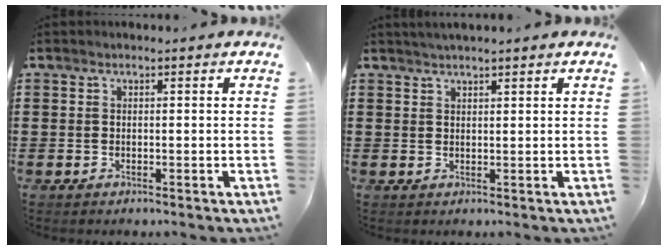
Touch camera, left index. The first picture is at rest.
{"total": 1.4, "force": [1.4, 0.1, 0.4], "torque": [-0.009, 0.002, 0.026]}